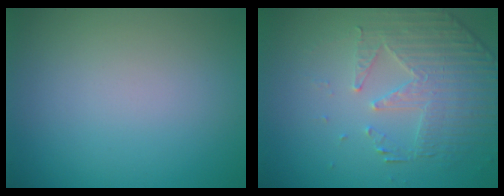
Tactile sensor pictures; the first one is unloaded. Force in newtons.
{"total": 4.9, "press": 3.7, "slide": 3.3}